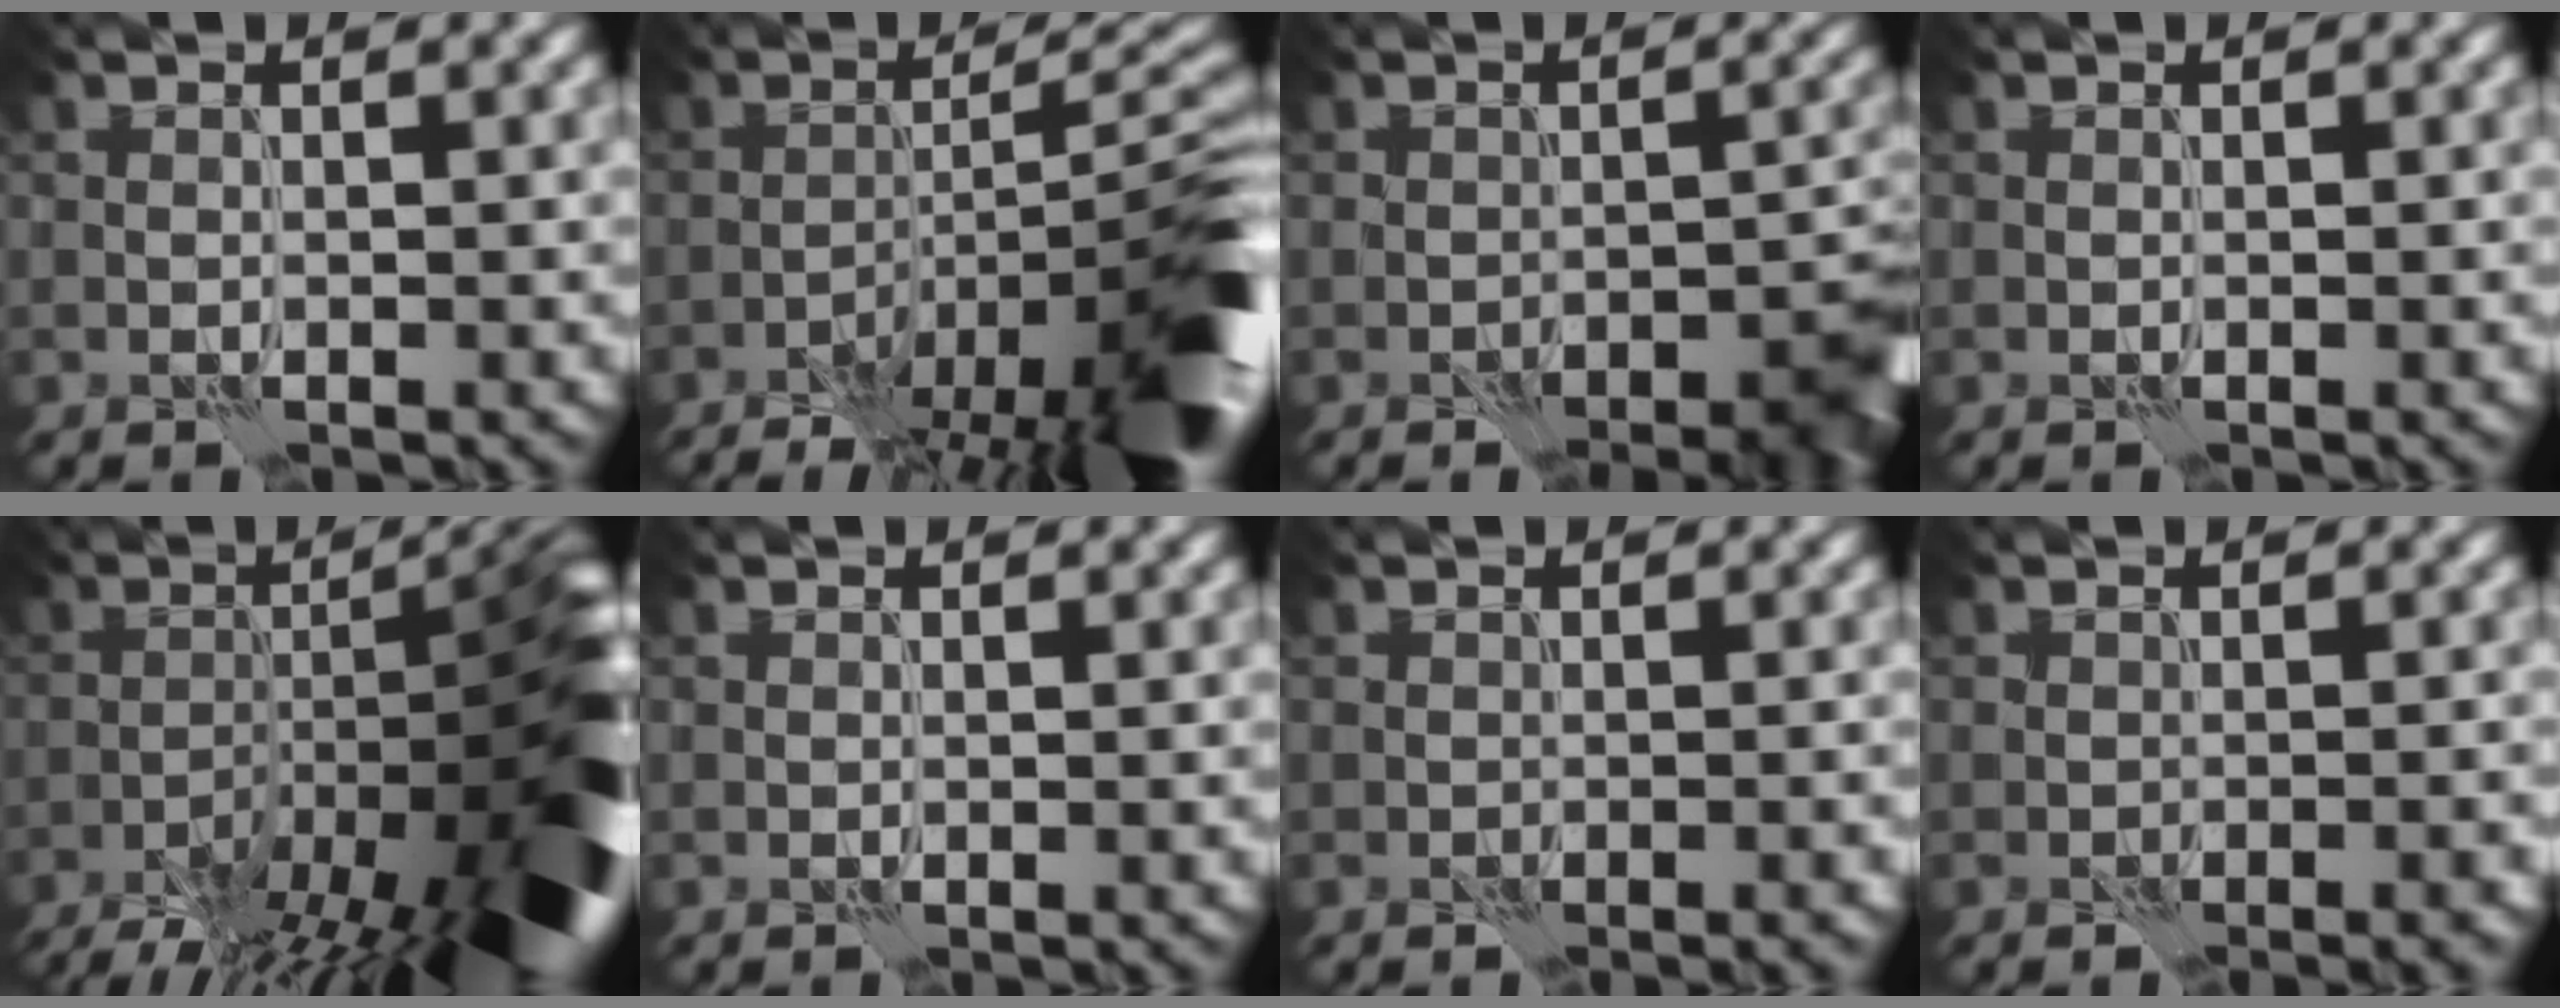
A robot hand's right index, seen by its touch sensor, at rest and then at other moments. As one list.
[{"total": 12.1, "force": [-6.9, 3.5, 9.3], "torque": [-0.129, 0.008, -0.106]}, {"total": 4.1, "force": [-2.7, 2.0, 2.5], "torque": [-0.014, -0.006, -0.032]}, {"total": 0.0}, {"total": 16.2, "force": [-7.5, 5.5, 13.3], "torque": [-0.173, -0.007, -0.115]}, {"total": 0.0}, {"total": 1.5, "force": [0.6, -0.4, -1.3], "torque": [0.018, -0.002, 0.007]}, {"total": 0.9, "force": [0.2, -0.3, -0.8], "torque": [0.013, -0.002, 0.002]}]